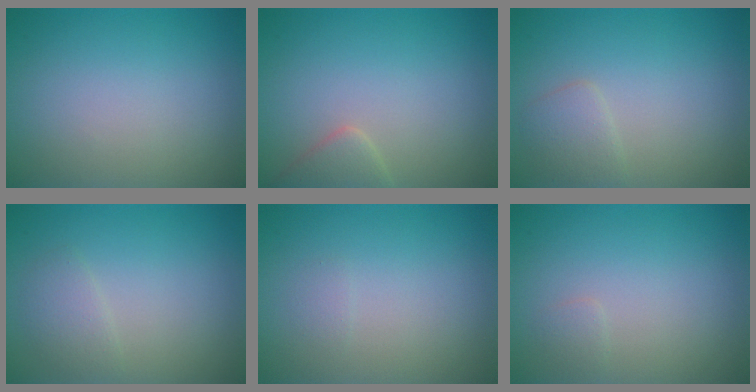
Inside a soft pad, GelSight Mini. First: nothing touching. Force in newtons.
{"total": 1.9, "press": 1.9, "slide": 0.2}
{"total": 1.7, "press": 1.7, "slide": 0.1}
{"total": 1.5, "press": 1.5, "slide": 0.1}
{"total": 0.5, "press": 0.5, "slide": 0.1}
{"total": 0.6, "press": 0.6, "slide": 0.0}